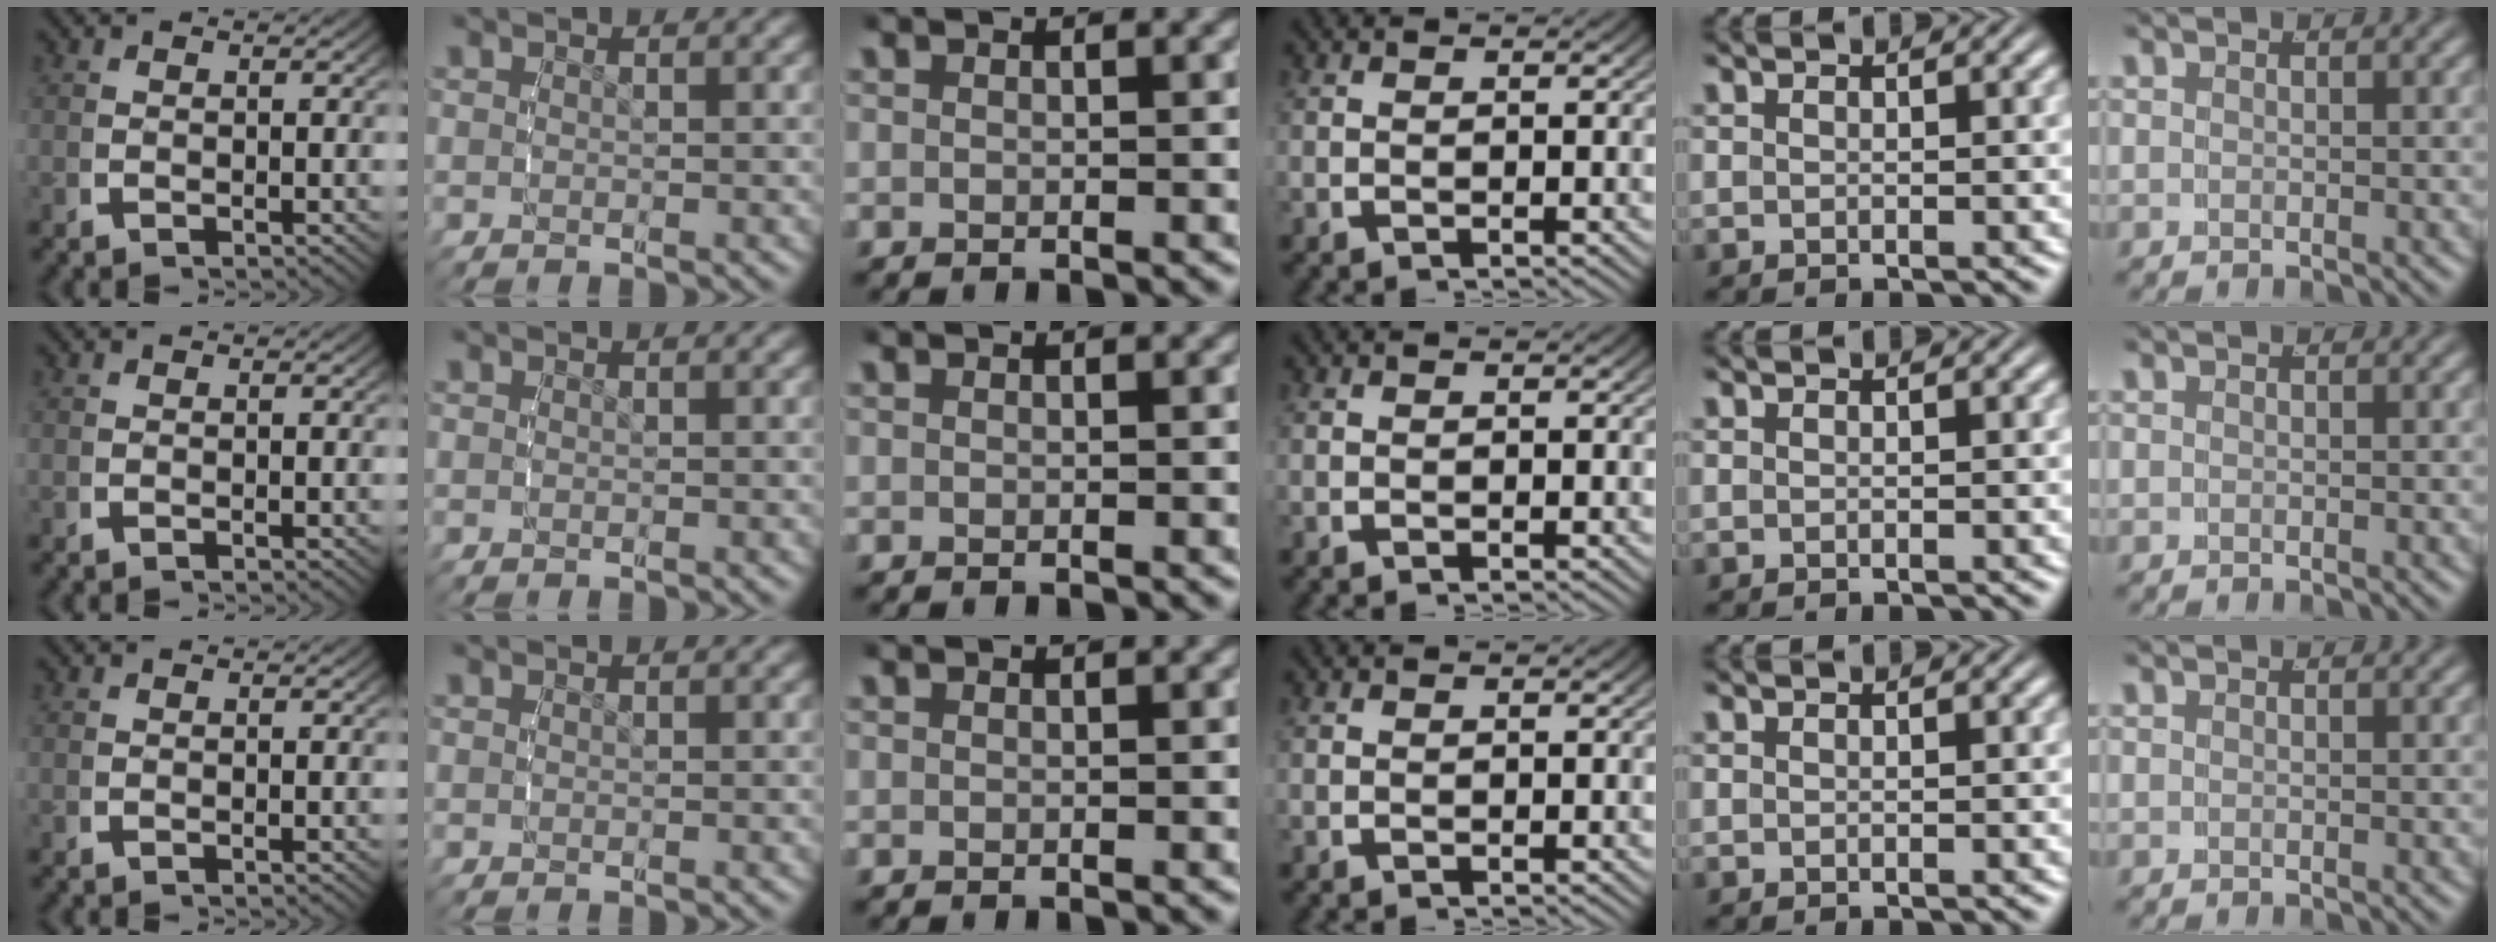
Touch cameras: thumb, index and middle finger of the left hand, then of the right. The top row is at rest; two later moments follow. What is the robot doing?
{"motion": "reach", "object": "jacket"}